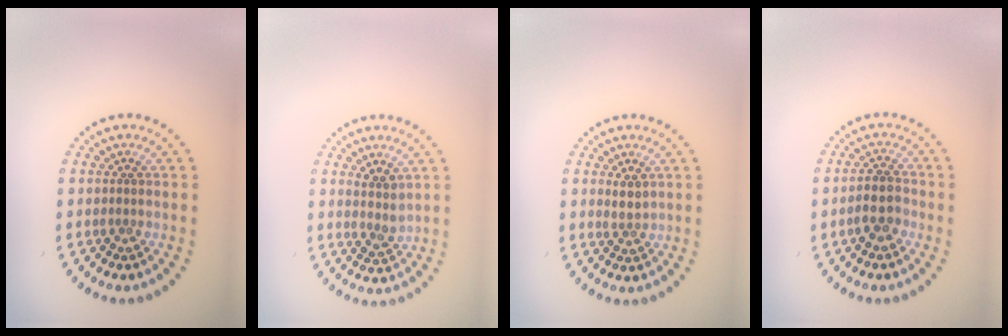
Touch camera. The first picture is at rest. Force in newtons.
{"total": 1.9, "press": 1.5, "slide": 1.1}
{"total": 1.4, "press": 1.1, "slide": 0.8}
{"total": 2.5, "press": 2.4, "slide": 0.9}